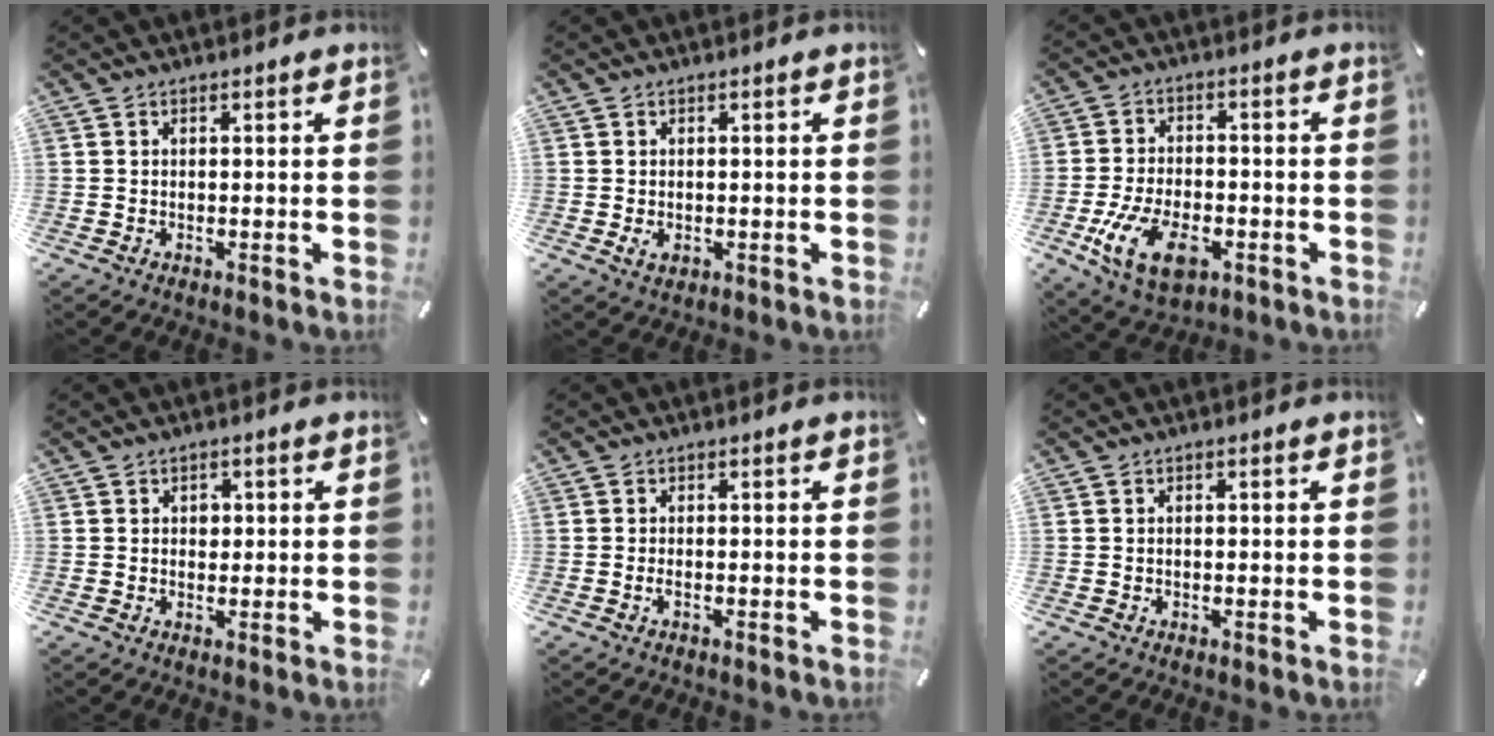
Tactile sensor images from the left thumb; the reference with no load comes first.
{"total": 2.0, "force": [-0.5, 1.3, 1.4], "torque": [-0.017, -0.001, -0.011]}
{"total": 12.6, "force": [-4.8, 7.6, 8.9], "torque": [-0.183, 0.005, -0.086]}
{"total": 2.1, "force": [0.2, 1.7, 1.2], "torque": [0.000, -0.003, -0.003]}
{"total": 1.4, "force": [-0.6, 0.5, 1.2], "torque": [-0.023, 0.001, -0.012]}
{"total": 0.8, "force": [-0.2, 0.3, 0.7], "torque": [-0.012, 0.000, -0.005]}